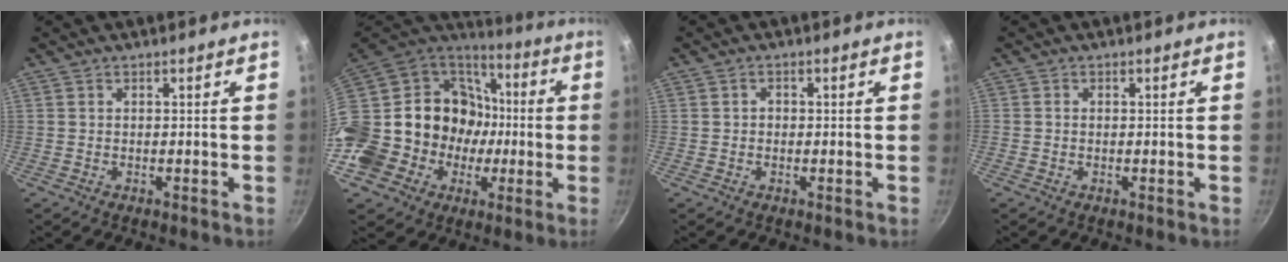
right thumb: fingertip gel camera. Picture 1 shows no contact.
{"total": 28.2, "force": [-2.7, 24.3, 14.1], "torque": [-0.266, 0.066, -0.019]}
{"total": 1.1, "force": [-0.1, 1.0, 0.6], "torque": [-0.007, 0.004, -0.003]}
{"total": 0.6, "force": [-0.1, 0.6, 0.2], "torque": [-0.004, 0.002, -0.003]}